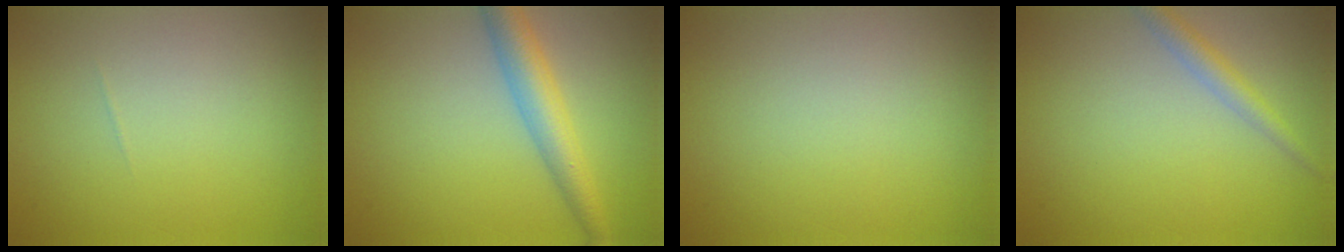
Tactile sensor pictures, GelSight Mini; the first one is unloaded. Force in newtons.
{"total": 4.2, "press": 4.2, "slide": 0.2}
{"total": 0.0}
{"total": 2.0, "press": 2.0, "slide": 0.0}